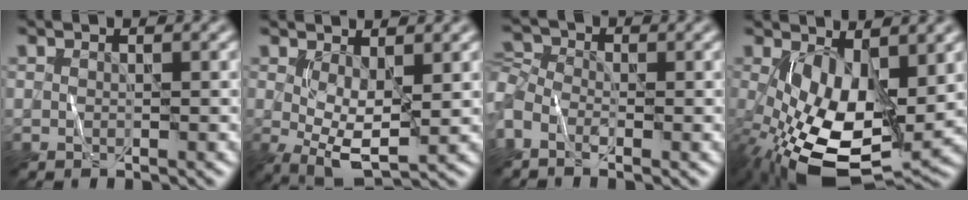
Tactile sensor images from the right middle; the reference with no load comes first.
{"total": 3.8, "force": [0.5, 1.6, 3.4], "torque": [-0.067, -0.009, 0.014]}
{"total": 2.6, "force": [-0.9, 1.7, 1.7], "torque": [-0.042, 0.000, -0.023]}
{"total": 10.3, "force": [-1.5, 5.1, 8.9], "torque": [-0.185, -0.028, -0.015]}